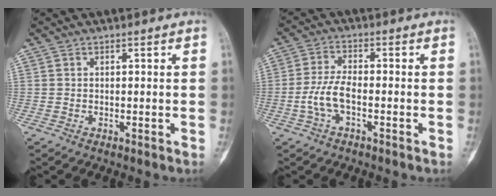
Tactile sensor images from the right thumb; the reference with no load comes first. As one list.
[{"total": 5.9, "force": [-1.8, 2.5, 5.1], "torque": [-0.115, 0.019, -0.038]}]